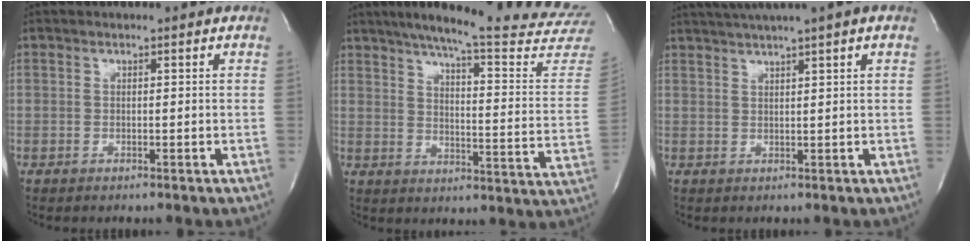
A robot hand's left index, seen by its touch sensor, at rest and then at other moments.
{"total": 26.5, "force": [23.8, -0.2, 11.6], "torque": [-0.174, -0.100, 0.291]}
{"total": 8.2, "force": [6.2, -1.0, 5.3], "torque": [-0.089, 0.032, 0.086]}